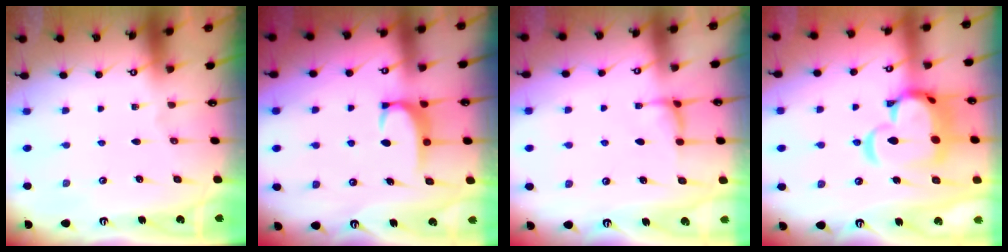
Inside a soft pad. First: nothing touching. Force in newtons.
{"total": 2.8, "press": 2.8, "slide": 0.4}
{"total": 0.8, "press": 0.3, "slide": 0.7}
{"total": 11.0, "press": 10.9, "slide": 1.3}